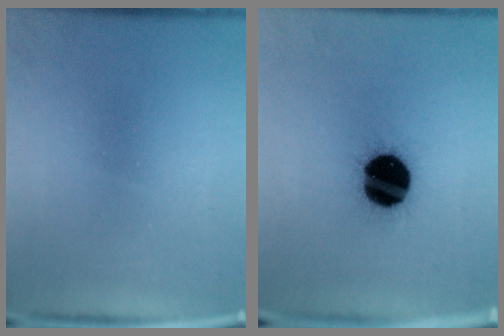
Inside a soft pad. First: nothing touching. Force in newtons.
{"total": 19.7}